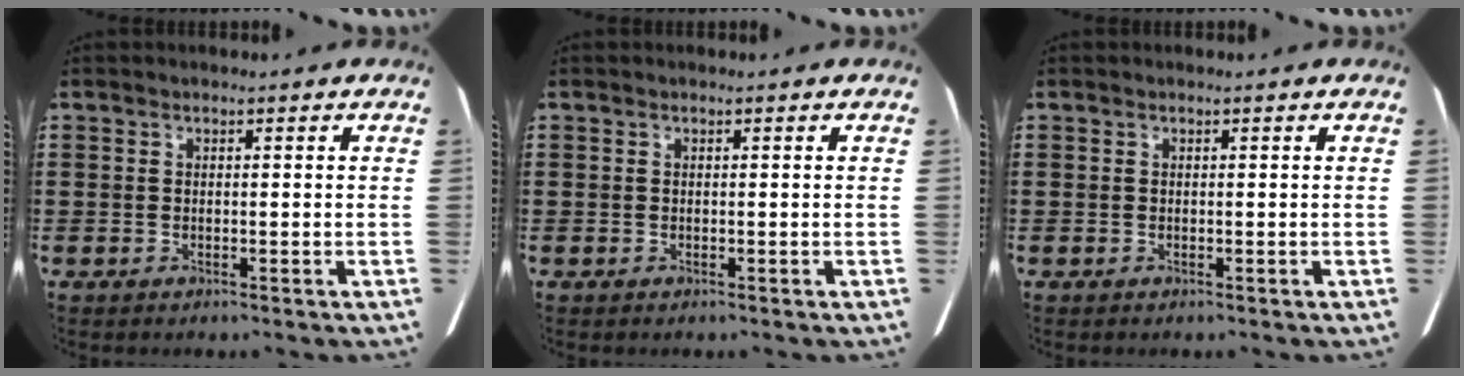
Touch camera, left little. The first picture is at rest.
{"total": 0.0}
{"total": 0.0}